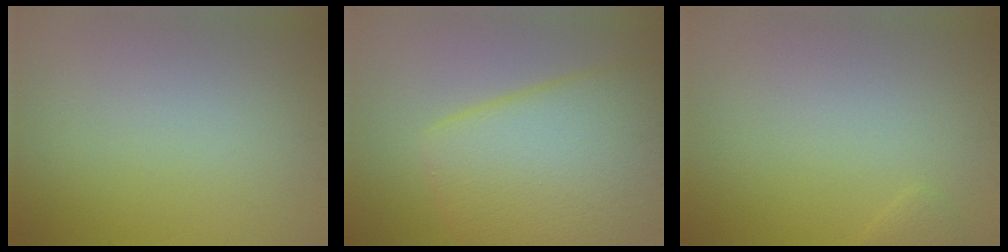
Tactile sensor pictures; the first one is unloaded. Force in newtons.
{"total": 10.3, "press": 10.3, "slide": 0.4}
{"total": 0.6, "press": 0.6, "slide": 0.1}